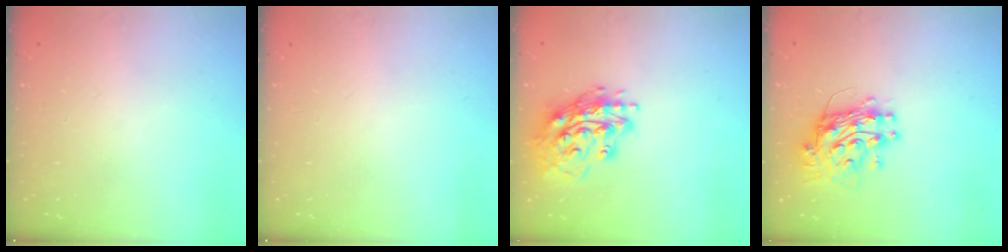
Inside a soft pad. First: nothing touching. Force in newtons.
{"total": 0.0}
{"total": 16.9, "press": 16.8, "slide": 1.5}
{"total": 11.7, "press": 11.6, "slide": 1.2}